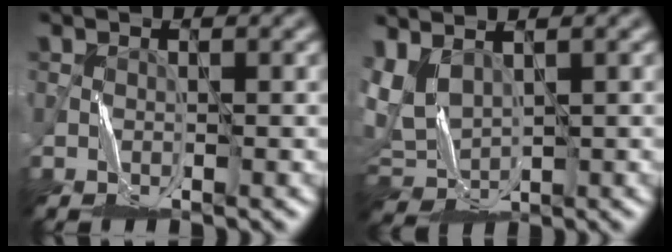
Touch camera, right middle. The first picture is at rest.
{"total": 3.3, "force": [1.5, 1.9, 2.2], "torque": [-0.065, 0.003, 0.037]}